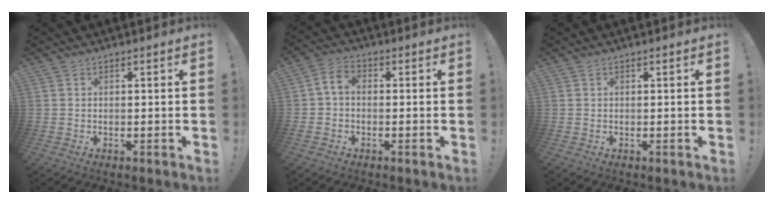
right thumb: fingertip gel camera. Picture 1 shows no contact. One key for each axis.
{"total": 4.6, "fx": -0.4, "fy": 2.9, "fz": 3.5, "tx": -0.076, "ty": 0.014, "tz": -0.005}
{"total": 0.0}